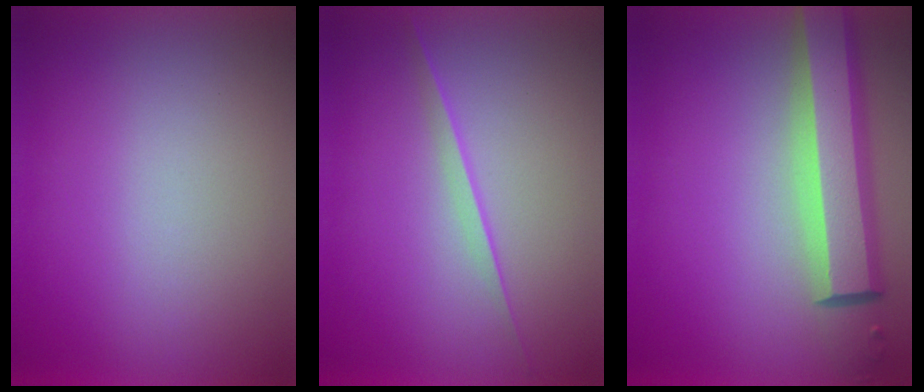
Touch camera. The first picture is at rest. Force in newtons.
{"total": 2.1}
{"total": 7.4}